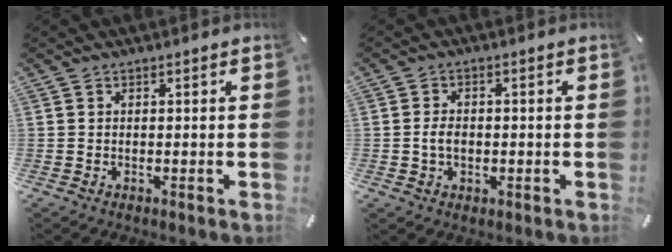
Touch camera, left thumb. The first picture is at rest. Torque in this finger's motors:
{"motor_torque": [0.03, 0.05, 0.14, 0.01, 0.10]}